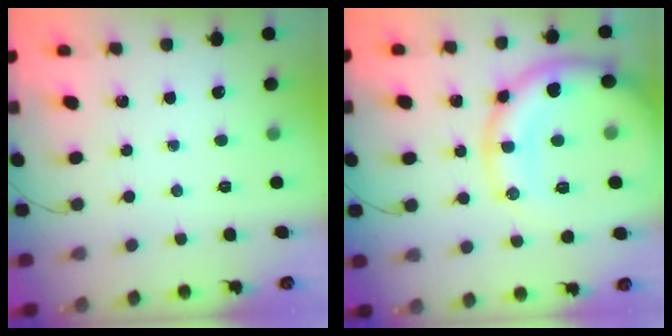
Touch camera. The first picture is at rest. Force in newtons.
{"total": 19.2, "press": 19.1, "slide": 1.2}